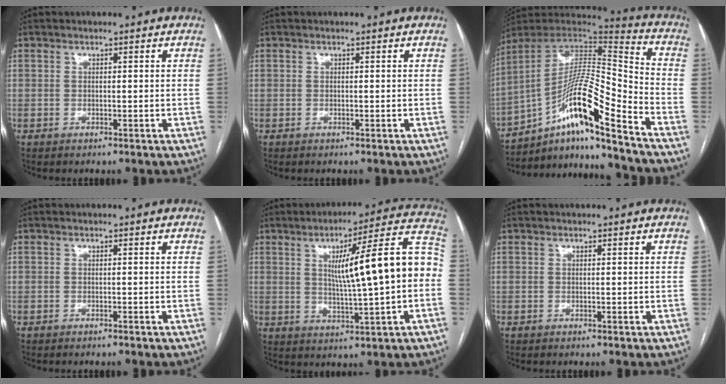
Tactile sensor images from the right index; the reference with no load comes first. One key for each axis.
{"total": 0.0}
{"total": 17.6, "fx": -10.6, "fy": 0.9, "fz": 14.0, "tx": -0.262, "ty": 0.013, "tz": -0.183}
{"total": 0.7, "fx": -0.6, "fy": -0.1, "fz": 0.2, "tx": -0.007, "ty": -0.002, "tz": -0.010}
{"total": 16.3, "fx": 0.9, "fy": 0.9, "fz": 16.3, "tx": -0.233, "ty": 0.029, "tz": 0.012}
{"total": 0.0}